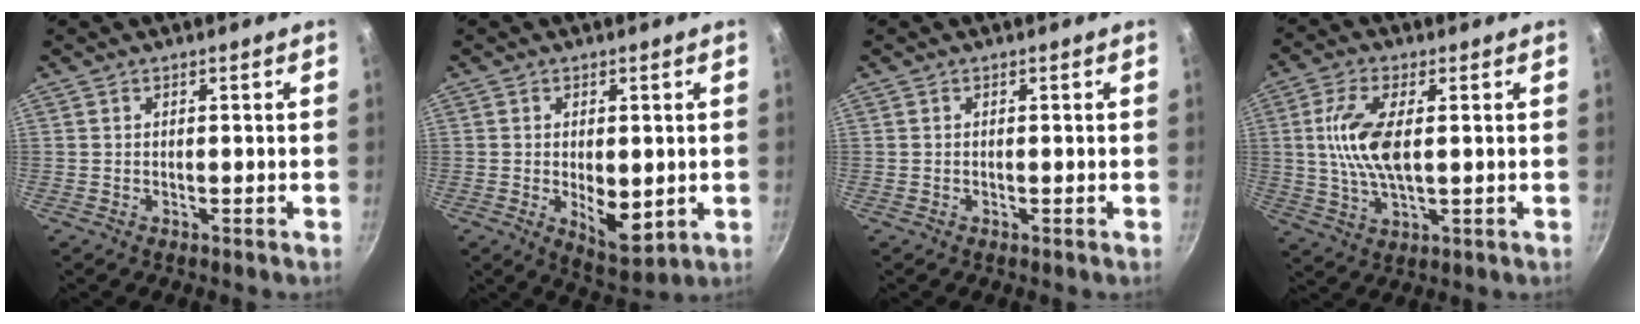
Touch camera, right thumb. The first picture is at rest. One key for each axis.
{"total": 8.3, "fx": -0.9, "fy": 4.2, "fz": 7.1, "tx": -0.092, "ty": -0.019, "tz": 0.000}
{"total": 0.0}
{"total": 10.2, "fx": 1.4, "fy": 4.2, "fz": 9.2, "tx": -0.185, "ty": 0.000, "tz": 0.026}